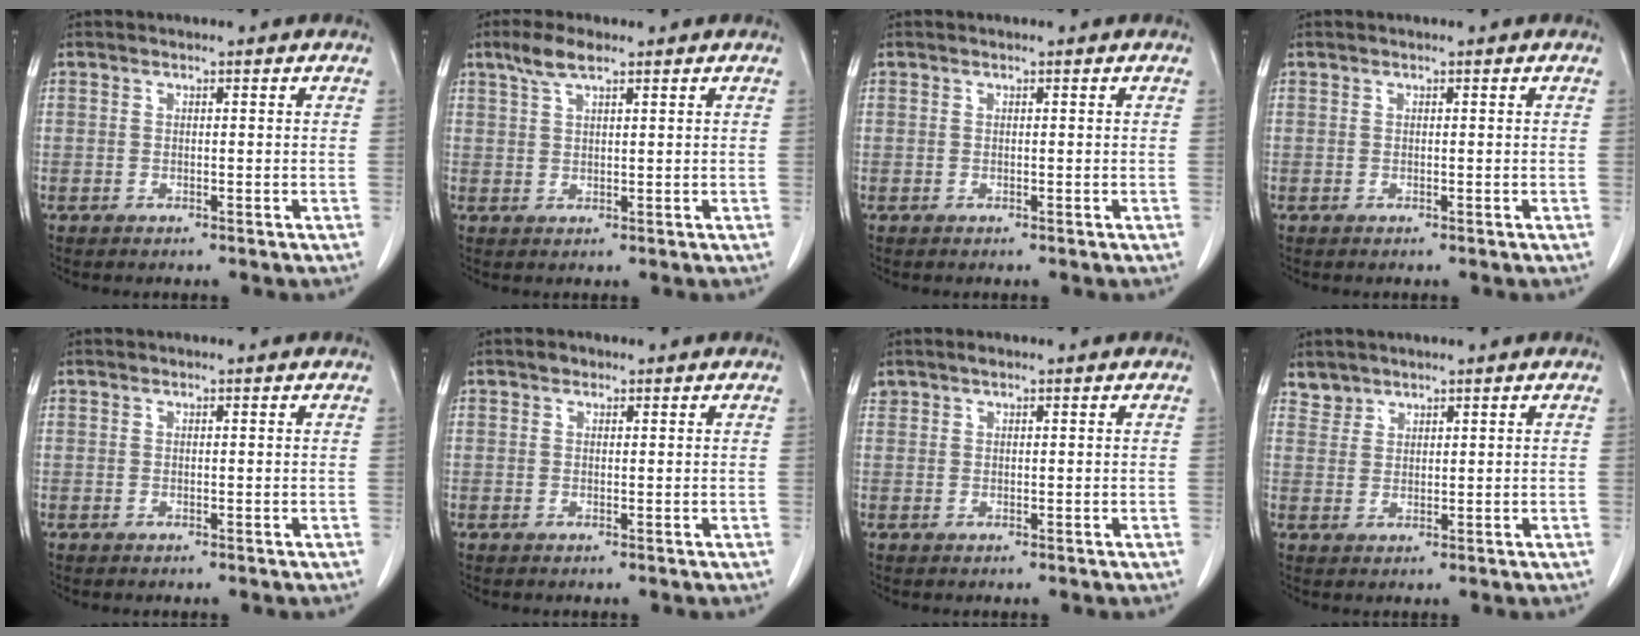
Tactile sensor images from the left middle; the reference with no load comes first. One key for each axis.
{"total": 3.9, "fx": 2.7, "fy": 0.8, "fz": 2.7, "tx": -0.061, "ty": 0.011, "tz": 0.055}
{"total": 0.0}
{"total": 0.0}
{"total": 0.0}
{"total": 0.9, "fx": 0.6, "fy": 0.6, "fz": 0.3, "tx": -0.005, "ty": 0.004, "tz": 0.008}
{"total": 1.0, "fx": 0.8, "fy": 0.4, "fz": 0.4, "tx": -0.009, "ty": 0.011, "tz": 0.016}
{"total": 2.2, "fx": 1.9, "fy": 1.0, "fz": -0.4, "tx": 0.012, "ty": 0.007, "tz": 0.034}